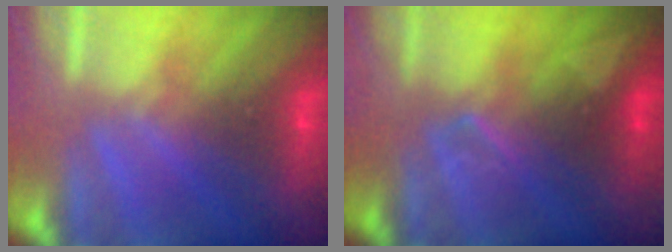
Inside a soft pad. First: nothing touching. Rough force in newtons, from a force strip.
{"total": 2.4}